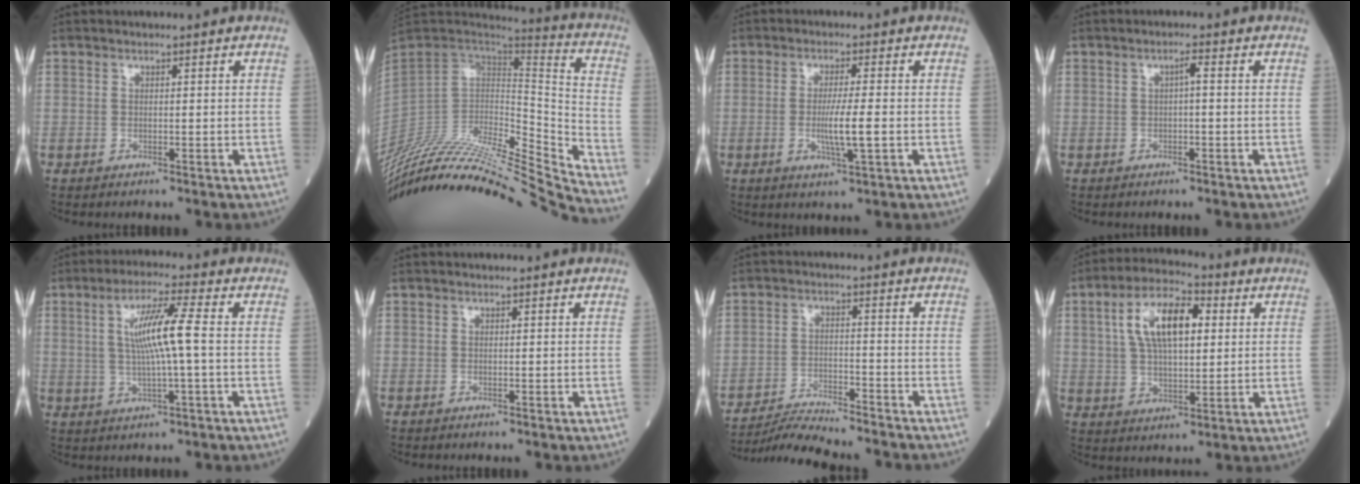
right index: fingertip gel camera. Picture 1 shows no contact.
{"total": 33.1, "force": [-30.4, 0.5, 13.1], "torque": [-0.205, -0.040, -0.472]}
{"total": 5.3, "force": [-0.9, -0.2, 5.2], "torque": [-0.096, -0.010, -0.017]}
{"total": 1.4, "force": [0.1, 0.1, 1.4], "torque": [-0.021, 0.005, 0.000]}
{"total": 8.3, "force": [0.9, 0.0, 8.3], "torque": [-0.157, 0.005, 0.017]}
{"total": 0.0}
{"total": 10.0, "force": [-9.6, -0.2, 2.8], "torque": [-0.040, -0.007, -0.159]}
{"total": 11.8, "force": [3.3, 4.9, 10.3], "torque": [-0.195, 0.023, 0.057]}